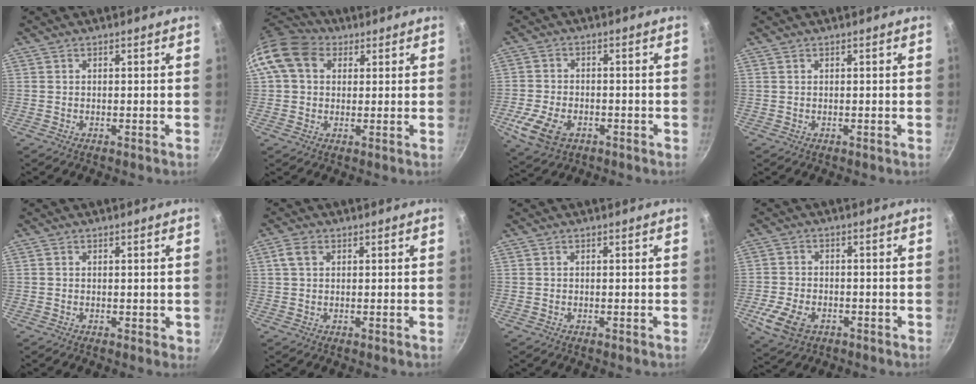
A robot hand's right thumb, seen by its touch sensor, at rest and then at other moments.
{"total": 11.2, "force": [3.4, 8.6, 6.3], "torque": [-0.097, 0.015, 0.043]}
{"total": 8.8, "force": [-3.4, 5.7, 5.9], "torque": [-0.116, 0.008, -0.060]}
{"total": 0.0}
{"total": 1.8, "force": [0.0, 1.1, 1.4], "torque": [-0.012, -0.001, 0.000]}
{"total": 2.9, "force": [1.1, 1.8, 2.0], "torque": [-0.037, 0.007, 0.020]}
{"total": 0.0}
{"total": 8.0, "force": [-3.2, 5.3, 5.2], "torque": [-0.101, 0.010, -0.055]}